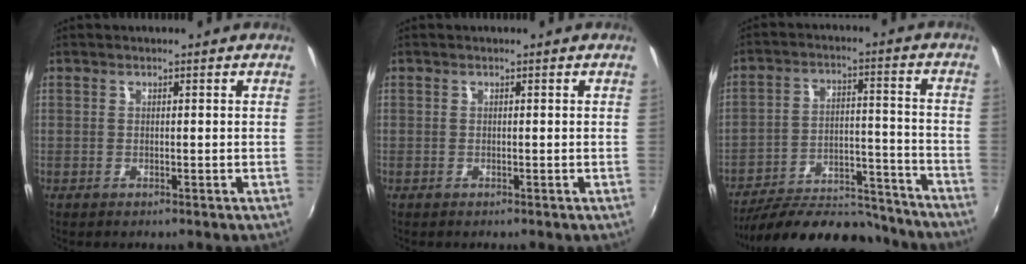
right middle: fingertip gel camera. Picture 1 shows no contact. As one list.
[{"total": 0.0}, {"total": 22.1, "force": [-19.8, 6.7, 7.4], "torque": [-0.138, 0.025, -0.267]}]